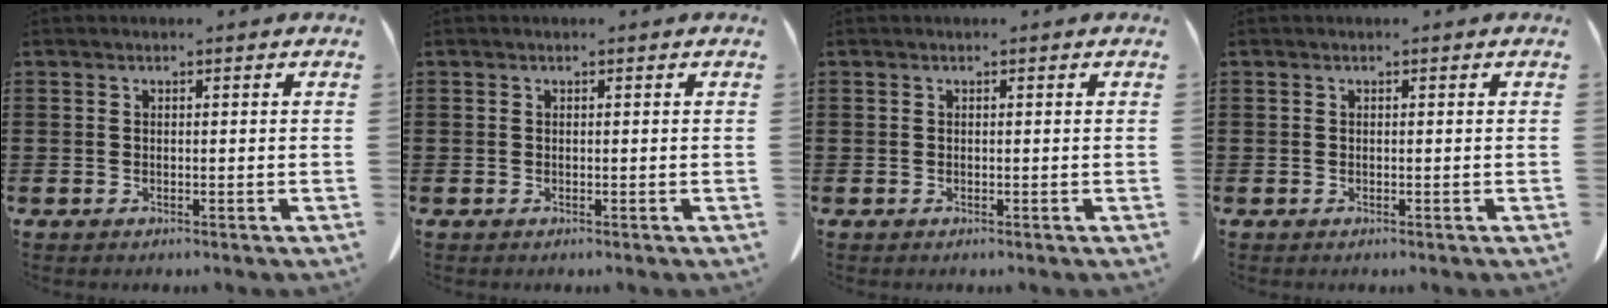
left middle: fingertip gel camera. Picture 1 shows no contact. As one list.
[{"total": 0.0}, {"total": 0.0}, {"total": 0.0}]